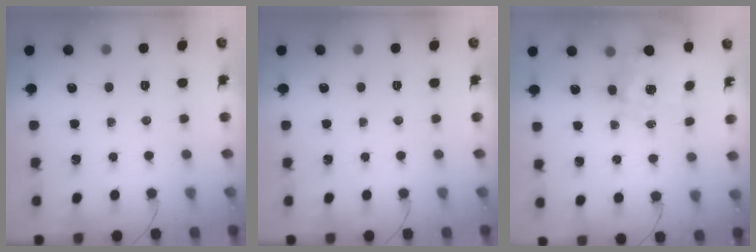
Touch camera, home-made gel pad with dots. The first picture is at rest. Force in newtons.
{"total": 0.0}
{"total": 8.4, "press": 8.3, "slide": 1.2}